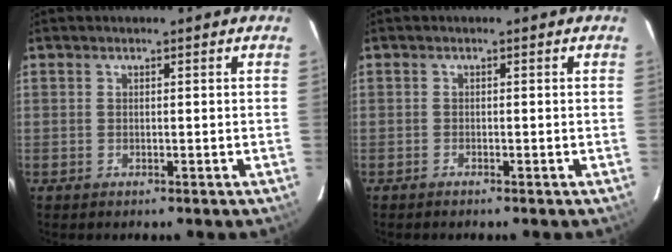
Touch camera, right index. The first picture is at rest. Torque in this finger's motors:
{"motor_torque": [-0.10, -0.05, 0.04, 0.00]}